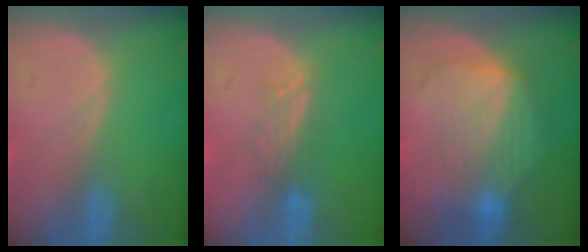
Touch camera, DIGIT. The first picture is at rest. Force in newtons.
{"total": 2.9, "press": 2.7, "slide": 1.1}
{"total": 7.9, "press": 7.5, "slide": 2.3}